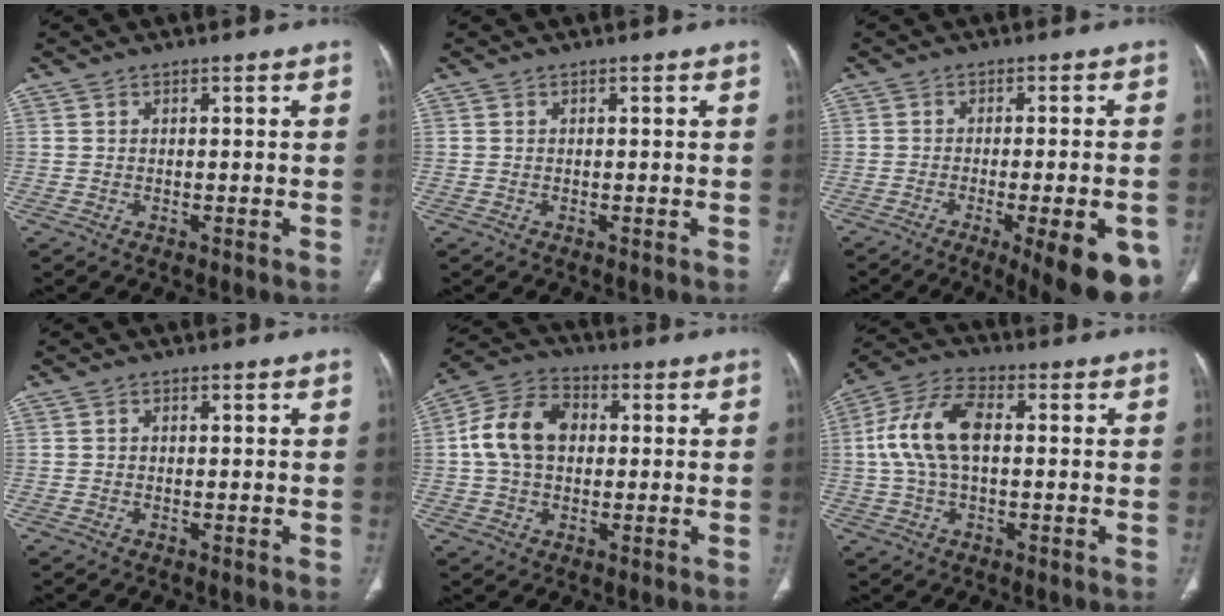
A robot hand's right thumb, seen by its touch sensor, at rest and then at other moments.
{"total": 0.0}
{"total": 16.3, "force": [-7.4, 4.7, 13.8], "torque": [-0.126, 0.002, -0.089]}
{"total": 0.0}
{"total": 11.8, "force": [1.3, 8.4, 8.1], "torque": [-0.144, 0.026, 0.016]}
{"total": 12.1, "force": [1.0, 6.5, 10.2], "torque": [-0.213, 0.029, 0.014]}